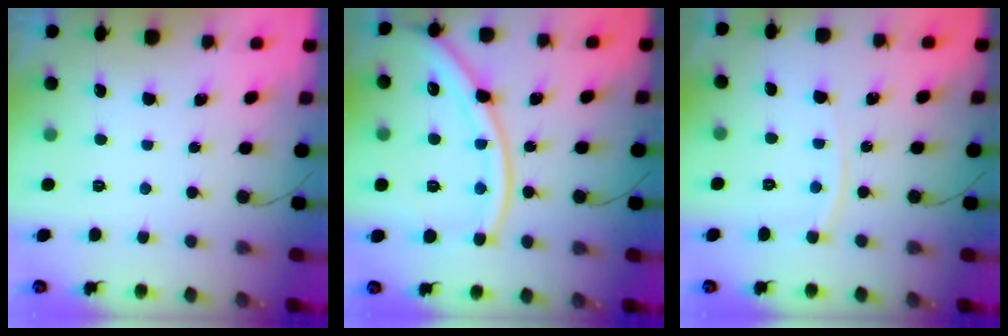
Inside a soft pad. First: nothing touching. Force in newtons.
{"total": 17.3, "press": 17.2, "slide": 1.8}
{"total": 3.8, "press": 3.8, "slide": 0.2}